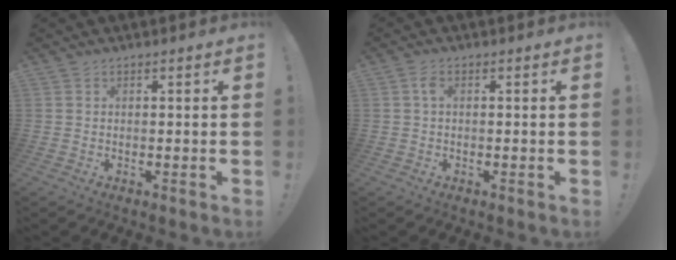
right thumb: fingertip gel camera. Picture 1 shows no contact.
{"total": 2.1, "force": [0.3, 1.1, 1.8], "torque": [-0.047, 0.011, 0.006]}